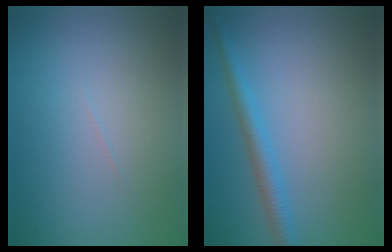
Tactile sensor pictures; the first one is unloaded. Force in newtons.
{"total": 2.3, "press": 2.3, "slide": 0.1}